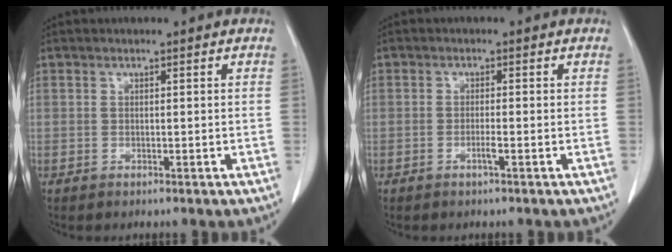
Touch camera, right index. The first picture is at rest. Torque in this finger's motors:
{"motor_torque": [0.08, -0.02, -0.03, 0.01]}